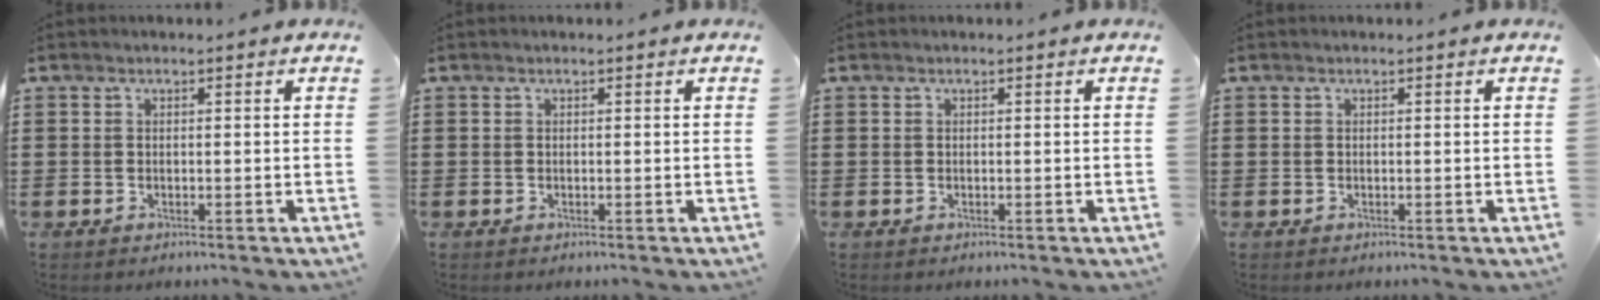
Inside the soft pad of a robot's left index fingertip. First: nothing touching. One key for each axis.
{"total": 0.0}
{"total": 0.0}
{"total": 0.0}